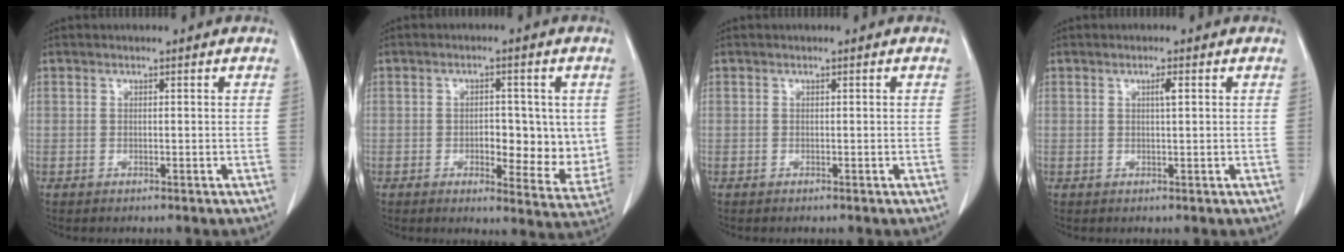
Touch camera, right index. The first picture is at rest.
{"total": 9.5, "force": [-0.1, 4.5, 8.4], "torque": [-0.095, -0.010, 0.007]}
{"total": 0.0}
{"total": 1.3, "force": [0.4, 0.1, 1.3], "torque": [-0.024, 0.002, 0.007]}